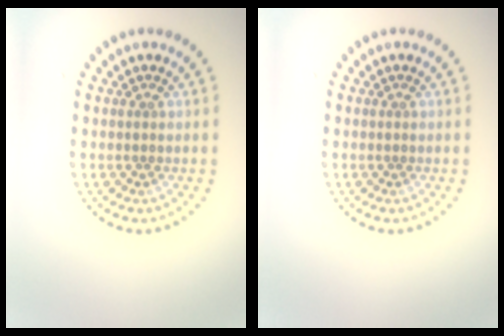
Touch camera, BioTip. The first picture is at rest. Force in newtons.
{"total": 0.0}